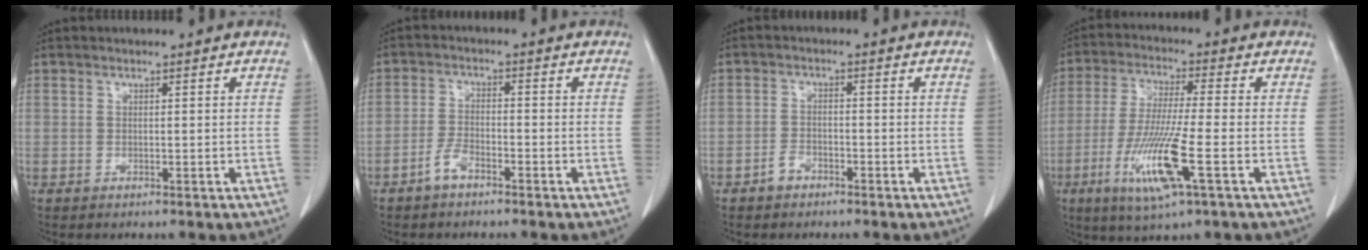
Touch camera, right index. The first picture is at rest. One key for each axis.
{"total": 3.3, "fx": -2.4, "fy": 1.3, "fz": 1.9, "tx": -0.039, "ty": 0.003, "tz": -0.046}
{"total": 2.5, "fx": -1.7, "fy": 1.6, "fz": 0.9, "tx": -0.015, "ty": 0.006, "tz": -0.028}
{"total": 11.9, "fx": -4.3, "fy": 0.3, "fz": 11.1, "tx": -0.230, "ty": -0.025, "tz": -0.079}